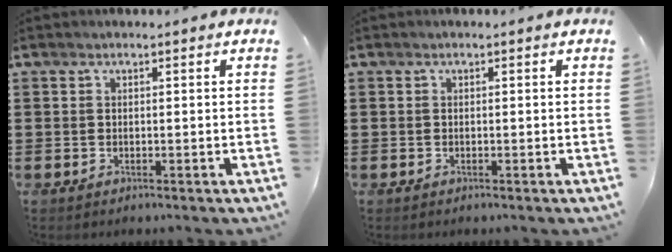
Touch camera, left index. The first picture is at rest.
{"total": 0.0}